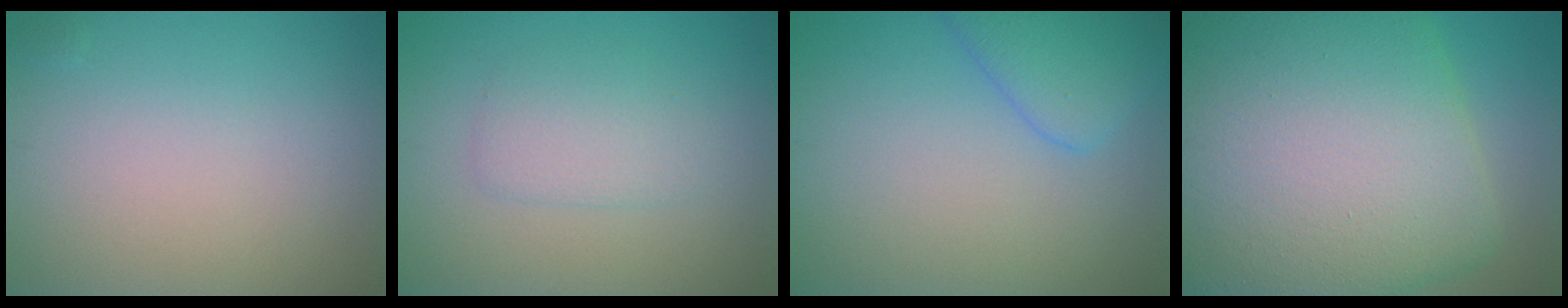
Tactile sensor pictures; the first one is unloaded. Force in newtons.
{"total": 2.3, "press": 2.3, "slide": 0.1}
{"total": 3.5, "press": 3.5, "slide": 0.2}
{"total": 16.8, "press": 16.8, "slide": 0.9}